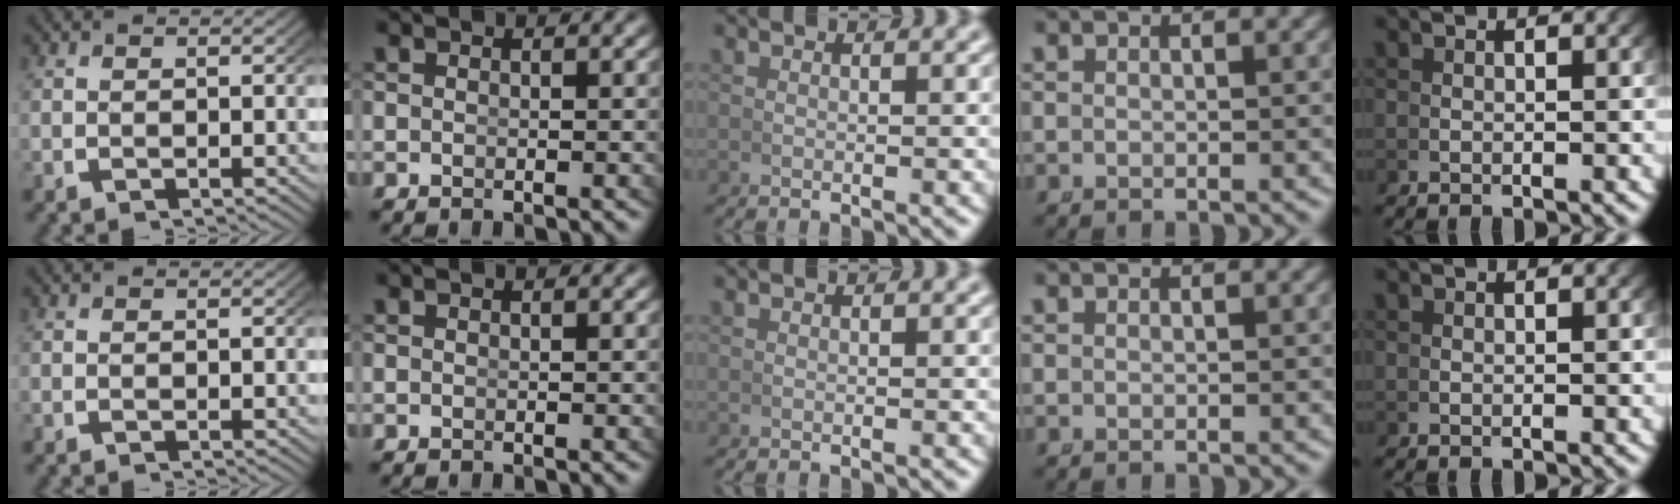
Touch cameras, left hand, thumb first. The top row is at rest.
{}